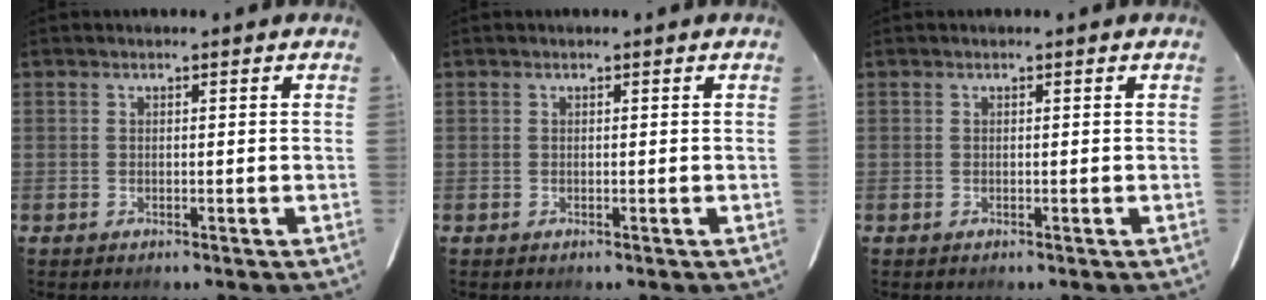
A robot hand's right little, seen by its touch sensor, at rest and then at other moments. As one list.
[{"total": 0.0}, {"total": 0.0}]